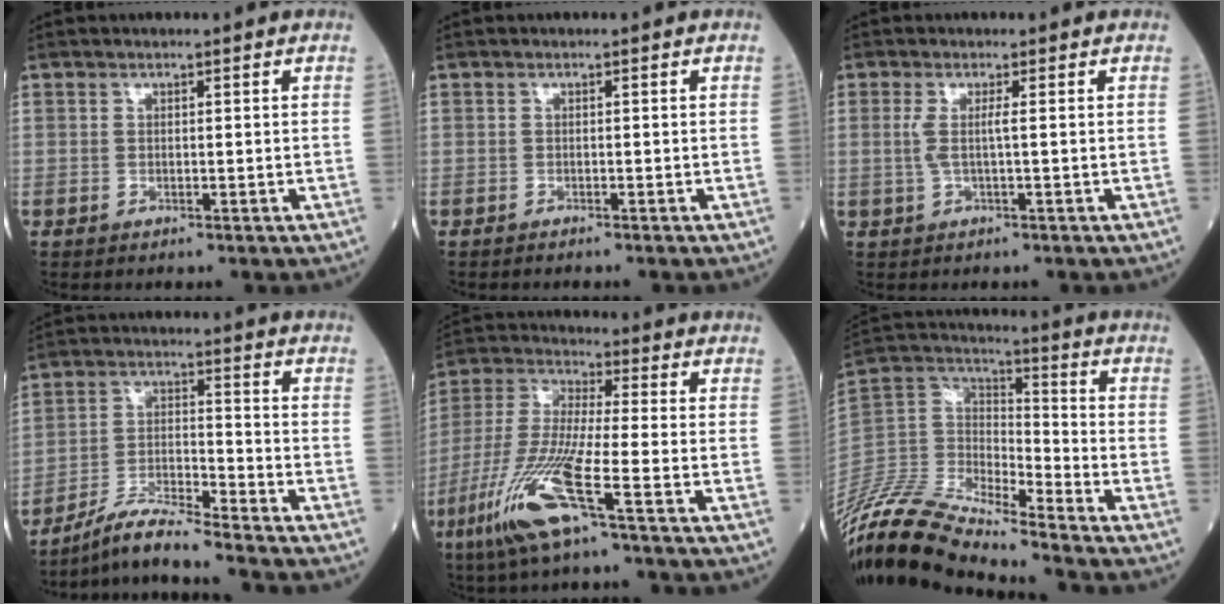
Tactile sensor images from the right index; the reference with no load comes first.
{"total": 1.6, "force": [-1.4, 0.0, 0.6], "torque": [-0.010, 0.001, -0.017]}
{"total": 2.3, "force": [0.1, -0.2, 2.3], "torque": [-0.055, 0.002, -0.001]}
{"total": 8.1, "force": [-7.5, -1.1, 3.0], "torque": [-0.064, -0.010, -0.138]}
{"total": 13.3, "force": [-6.7, 0.2, 11.5], "torque": [-0.256, -0.025, -0.138]}
{"total": 16.2, "force": [-14.9, 1.2, 6.3], "torque": [-0.130, 0.025, -0.290]}